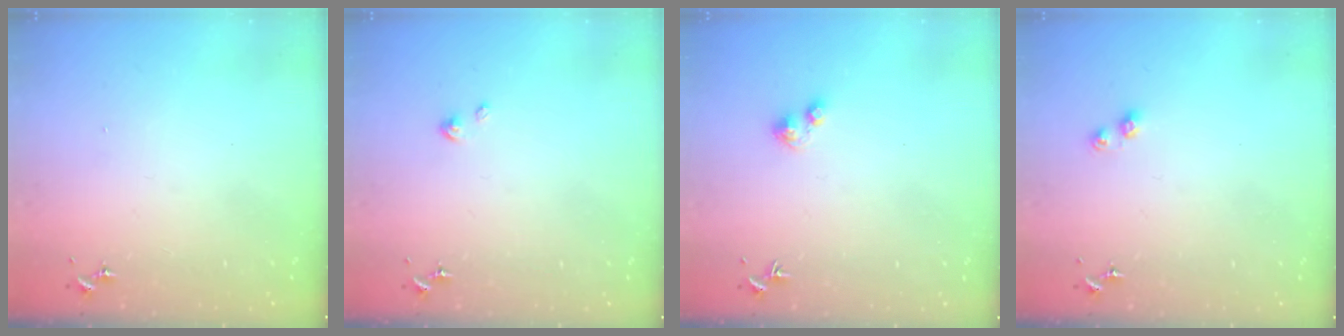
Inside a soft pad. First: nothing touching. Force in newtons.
{"total": 2.9, "press": 2.9, "slide": 0.2}
{"total": 2.7, "press": 2.7, "slide": 0.4}
{"total": 5.0, "press": 5.0, "slide": 0.6}